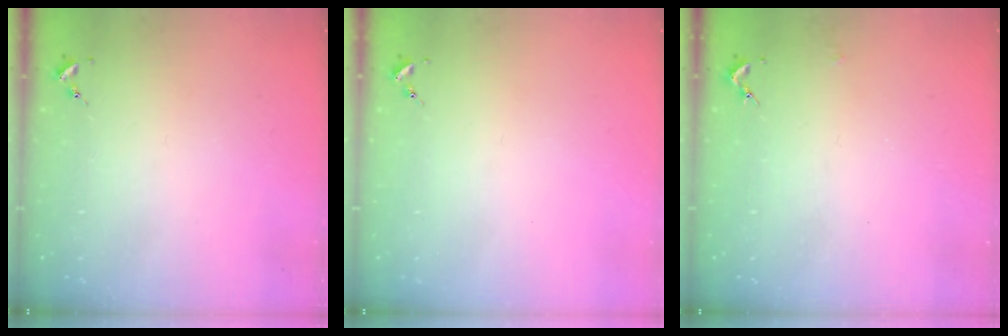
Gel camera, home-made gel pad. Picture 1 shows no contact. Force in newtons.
{"total": 0.0}
{"total": 1.4, "press": 1.4, "slide": 0.1}